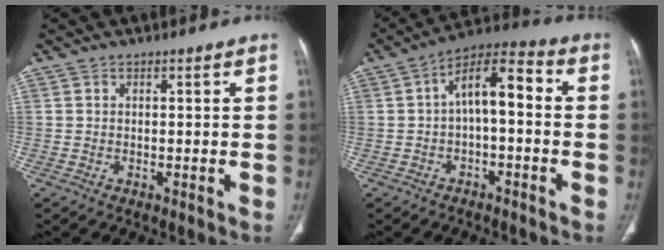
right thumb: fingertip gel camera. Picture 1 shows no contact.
{"total": 9.6, "force": [-0.2, 4.4, 8.5], "torque": [-0.126, 0.046, -0.013]}